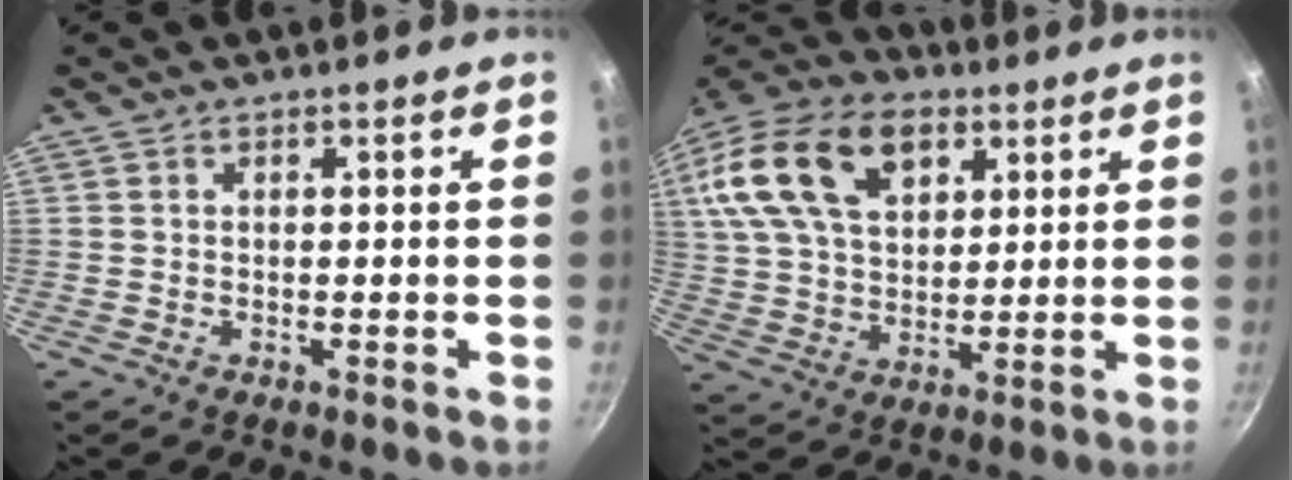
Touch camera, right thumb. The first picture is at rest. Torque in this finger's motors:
{"motor_torque": [-0.38, 3.09, 0.51, -0.32, 0.47]}